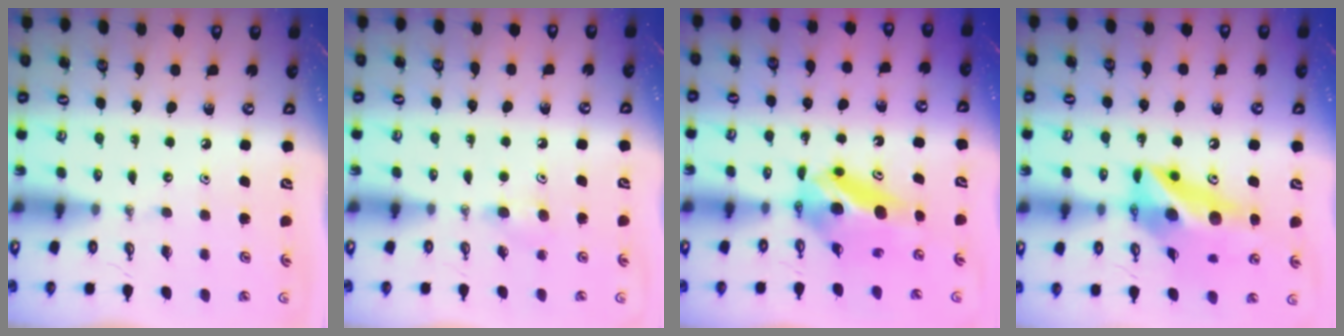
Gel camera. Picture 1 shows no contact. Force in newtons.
{"total": 3.3, "press": 3.2, "slide": 0.9}
{"total": 7.0, "press": 5.9, "slide": 3.7}
{"total": 14.5, "press": 14.4, "slide": 1.5}